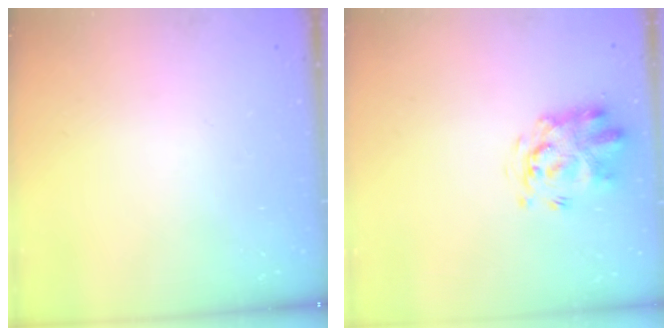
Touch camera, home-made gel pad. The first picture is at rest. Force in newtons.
{"total": 3.2, "press": 3.1, "slide": 0.7}